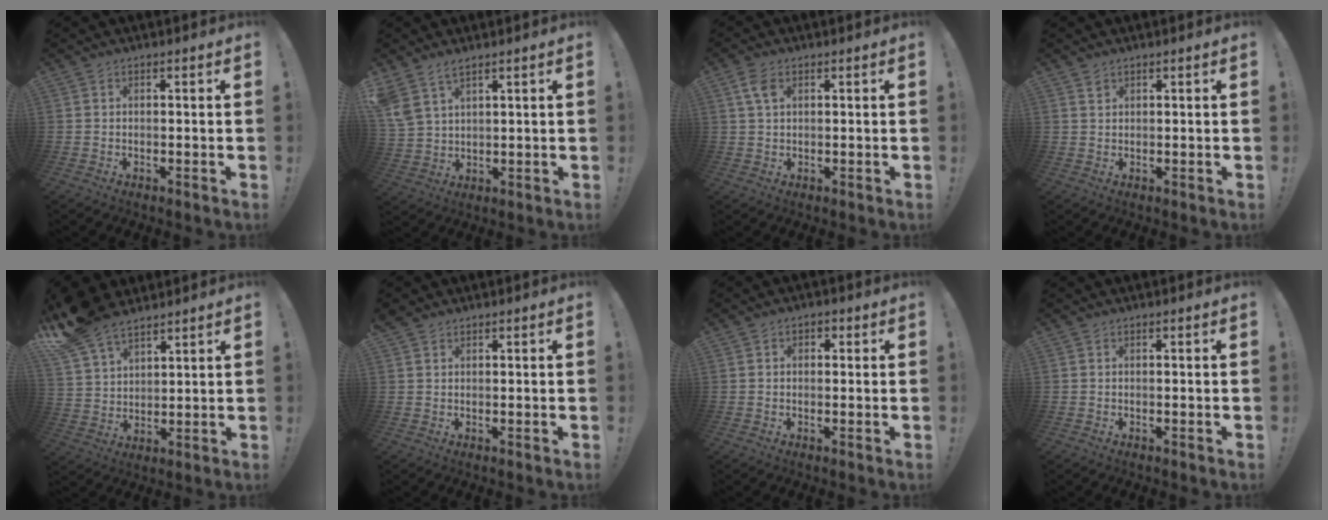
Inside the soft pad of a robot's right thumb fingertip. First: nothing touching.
{"total": 6.6, "force": [4.9, 3.2, 3.1], "torque": [-0.056, -0.022, 0.098]}
{"total": 4.9, "force": [2.0, 3.0, 3.4], "torque": [-0.060, 0.002, 0.038]}
{"total": 1.4, "force": [1.0, 0.8, 0.5], "torque": [0.006, -0.007, 0.016]}
{"total": 13.1, "force": [9.9, 6.8, 5.2], "torque": [-0.106, -0.058, 0.193]}
{"total": 1.2, "force": [1.0, 0.5, 0.5], "torque": [-0.001, -0.003, 0.017]}
{"total": 1.8, "force": [-0.2, 1.6, 0.9], "torque": [-0.008, 0.006, -0.007]}
{"total": 0.0}